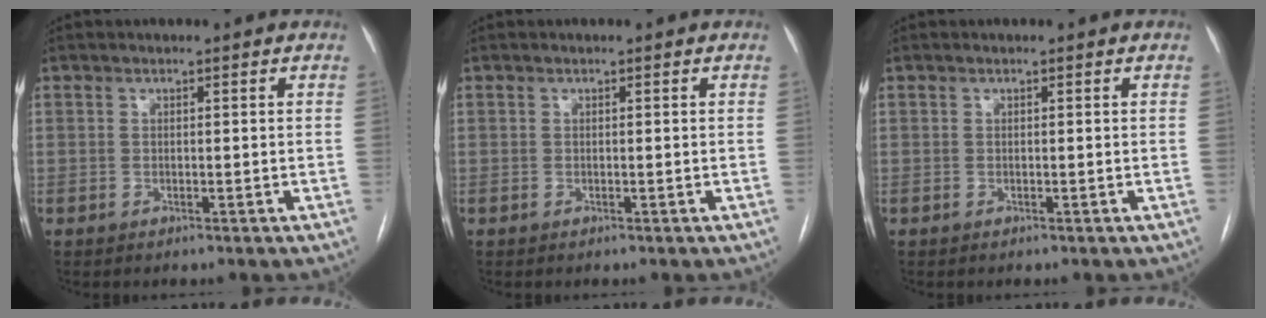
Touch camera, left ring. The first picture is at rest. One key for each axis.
{"total": 0.0}
{"total": 0.0}